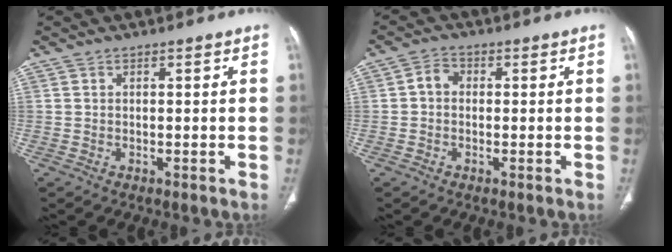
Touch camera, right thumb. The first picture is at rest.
{"total": 2.9, "force": [-0.1, 2.3, 1.7], "torque": [-0.022, 0.012, -0.010]}